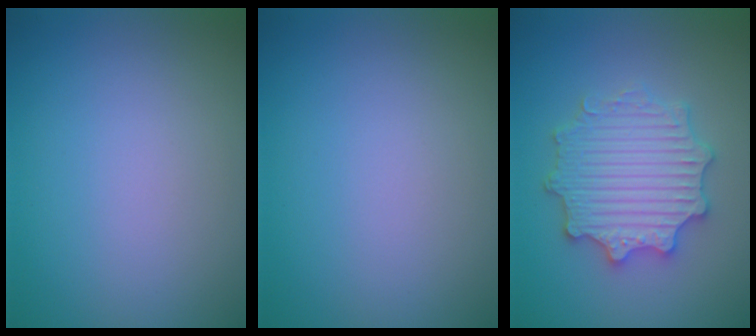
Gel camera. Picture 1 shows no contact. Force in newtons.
{"total": 0.0}
{"total": 5.6, "press": 5.5, "slide": 1.0}